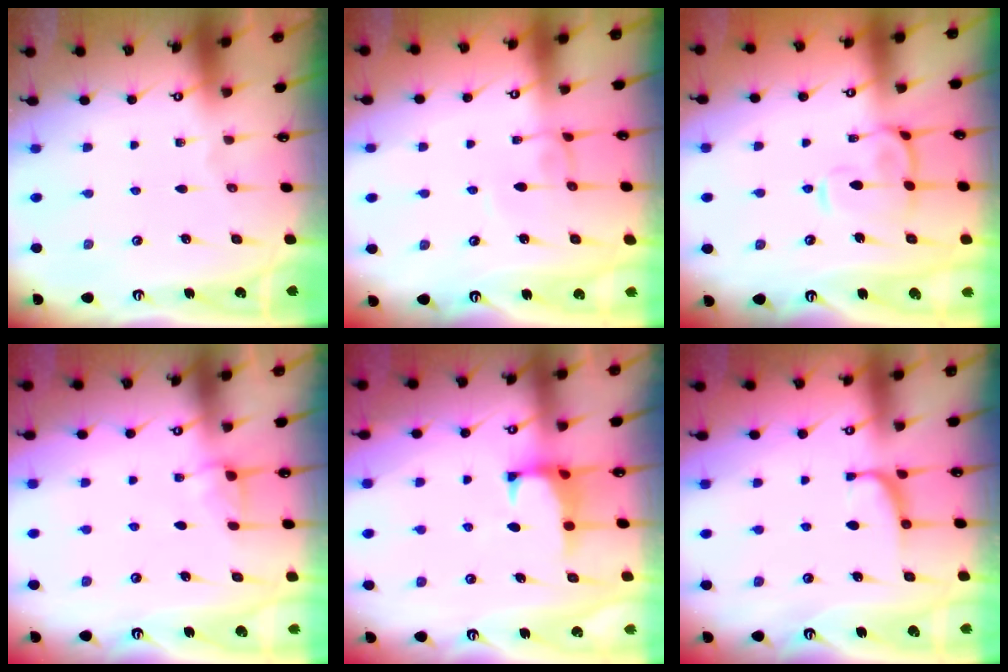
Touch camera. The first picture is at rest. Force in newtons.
{"total": 2.9, "press": 2.9, "slide": 0.2}
{"total": 5.8, "press": 5.6, "slide": 1.3}
{"total": 1.7, "press": 1.6, "slide": 0.7}
{"total": 0.7, "press": 0.5, "slide": 0.5}
{"total": 1.3, "press": 1.2, "slide": 0.6}